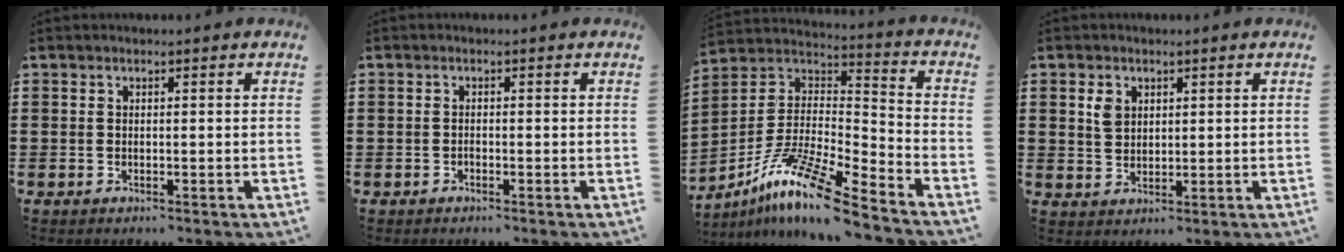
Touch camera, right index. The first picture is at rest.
{"total": 0.6, "force": [-0.5, 0.4, 0.2], "torque": [-0.005, 0.001, -0.010]}
{"total": 12.7, "force": [-9.7, 0.8, 8.0], "torque": [-0.162, 0.006, -0.193]}
{"total": 2.8, "force": [1.3, 2.0, 1.5], "torque": [-0.037, 0.006, 0.024]}